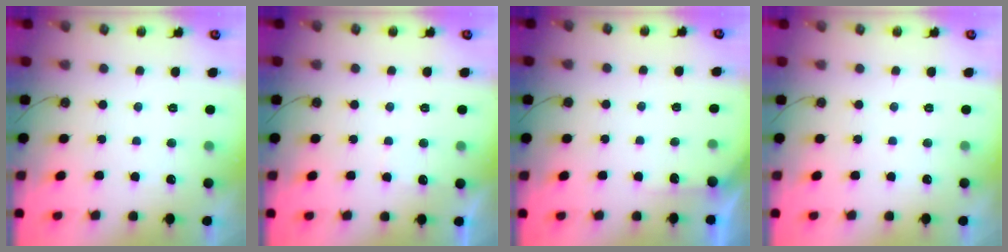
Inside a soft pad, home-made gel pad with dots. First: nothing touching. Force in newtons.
{"total": 2.5, "press": 2.5, "slide": 0.5}
{"total": 3.3, "press": 3.3, "slide": 0.3}
{"total": 0.0}